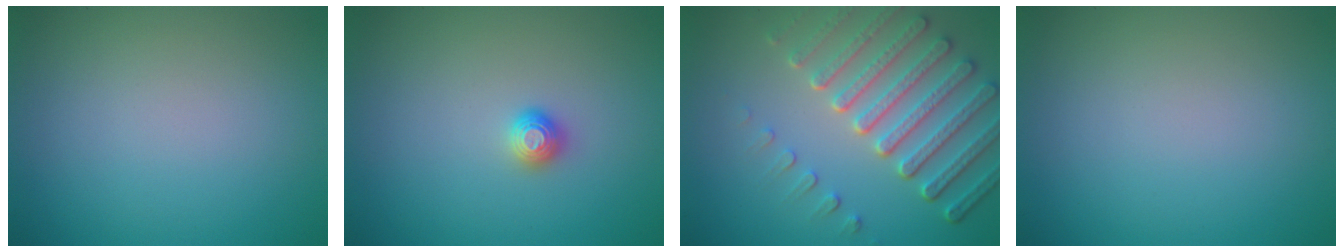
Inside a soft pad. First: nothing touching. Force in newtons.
{"total": 1.1, "press": 1.1, "slide": 0.1}
{"total": 6.5, "press": 5.2, "slide": 3.9}
{"total": 0.0}